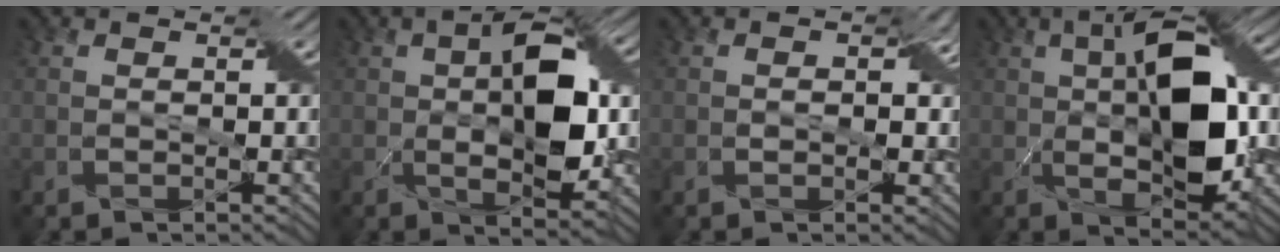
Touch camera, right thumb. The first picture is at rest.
{"total": 10.4, "force": [0.6, 4.7, 9.2], "torque": [-0.152, 0.005, 0.010]}
{"total": 2.4, "force": [0.1, 1.7, 1.7], "torque": [-0.029, -0.005, 0.000]}
{"total": 12.7, "force": [0.7, 5.3, 11.5], "torque": [-0.184, 0.007, 0.009]}